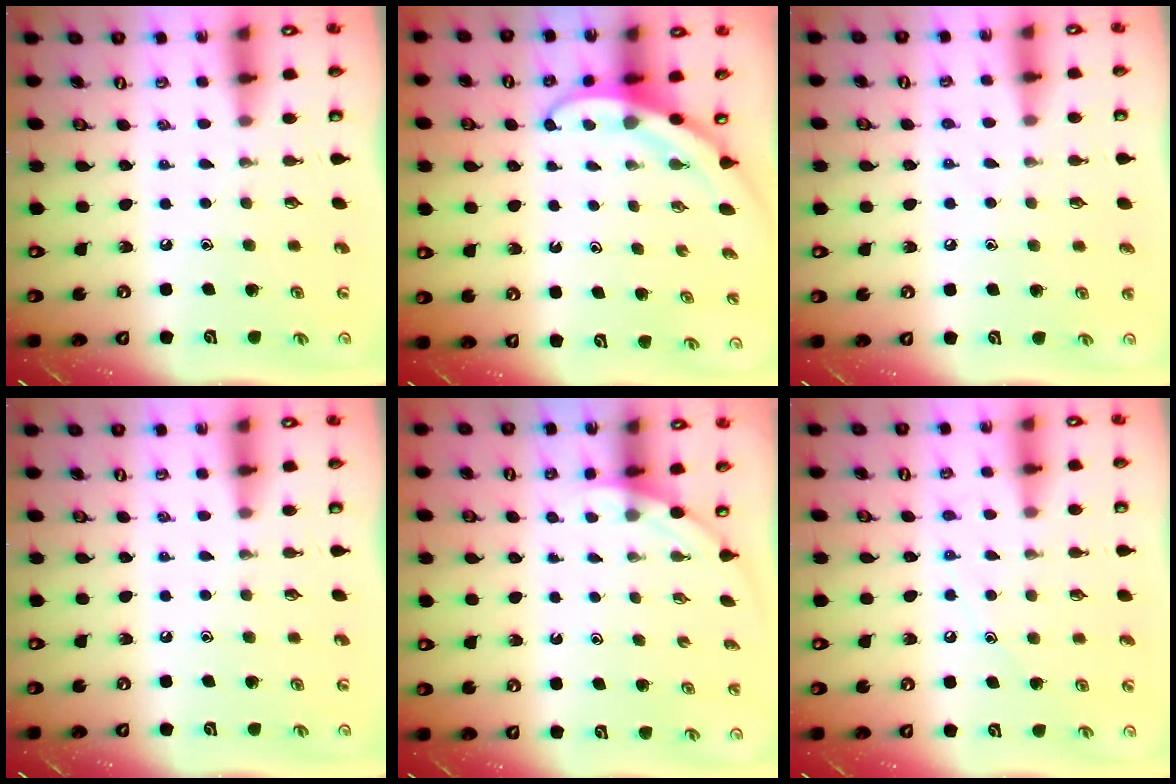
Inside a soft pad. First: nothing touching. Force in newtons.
{"total": 3.6, "press": 3.6, "slide": 0.4}
{"total": 4.3, "press": 4.3, "slide": 0.5}
{"total": 0.0}
{"total": 1.7, "press": 1.7, "slide": 0.0}
{"total": 5.9, "press": 5.9, "slide": 0.4}